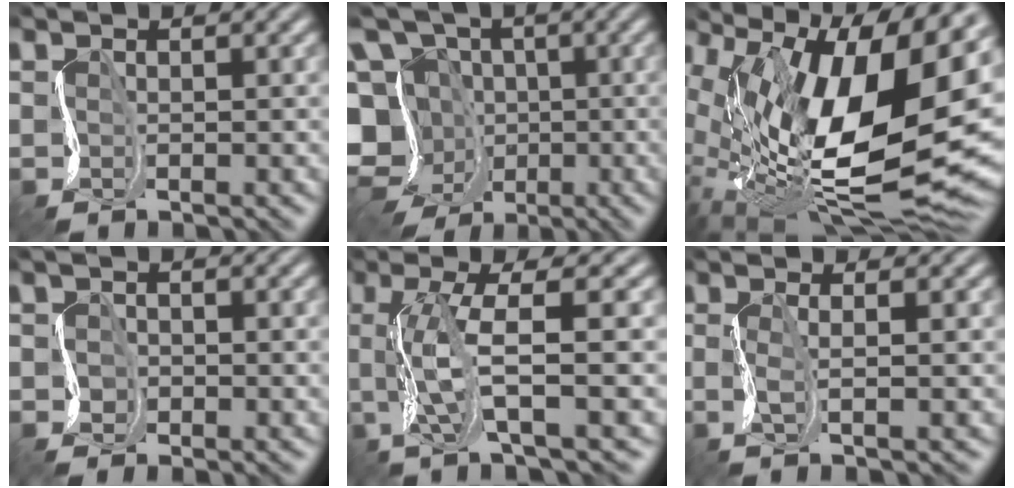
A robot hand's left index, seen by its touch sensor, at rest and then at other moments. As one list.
[{"total": 13.2, "force": [-6.4, 10.7, 4.5], "torque": [-0.079, -0.013, -0.125]}, {"total": 17.5, "force": [0.9, 8.1, 15.5], "torque": [-0.251, -0.017, 0.016]}, {"total": 2.0, "force": [-1.6, 1.0, 0.5], "torque": [0.001, -0.010, -0.024]}, {"total": 6.1, "force": [-1.7, 0.4, 5.9], "torque": [-0.107, -0.010, -0.032]}, {"total": 2.0, "force": [-1.1, -0.5, 1.5], "torque": [-0.018, -0.015, -0.036]}]